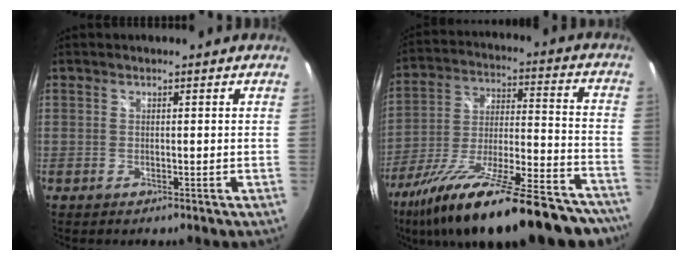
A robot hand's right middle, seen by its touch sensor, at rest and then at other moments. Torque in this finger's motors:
{"motor_torque": [1.08, -1.06, 0.84, 0.21]}